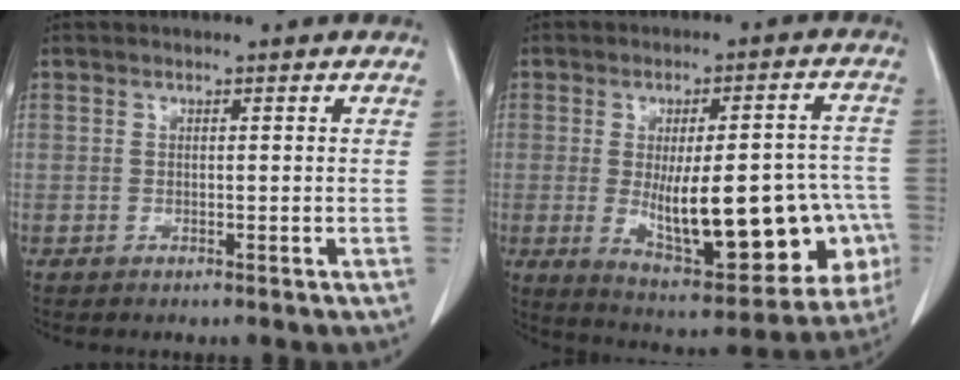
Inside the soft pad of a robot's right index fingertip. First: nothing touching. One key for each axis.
{"total": 22.4, "fx": -4.5, "fy": 7.2, "fz": 20.7, "tx": -0.233, "ty": 0.017, "tz": -0.032}